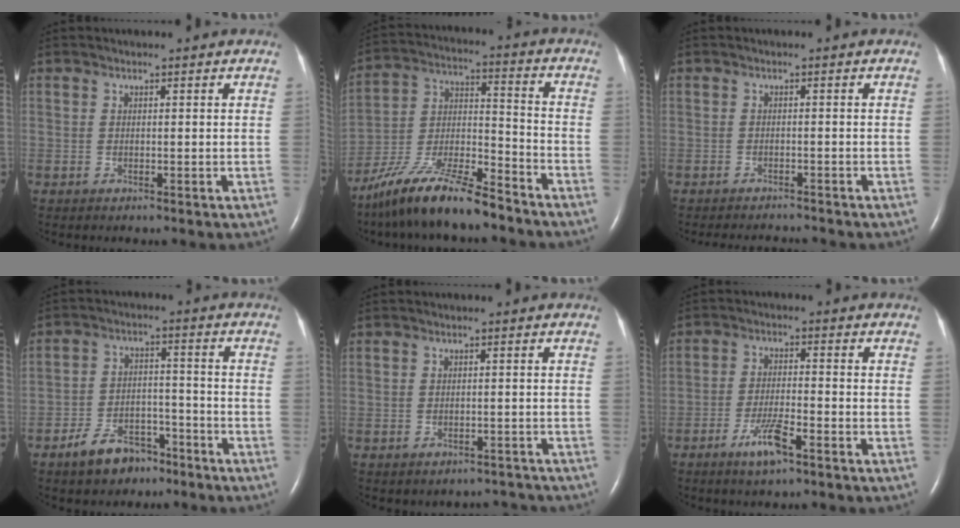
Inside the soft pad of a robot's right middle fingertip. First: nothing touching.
{"total": 16.1, "force": [-12.9, 2.5, 9.2], "torque": [-0.188, -0.015, -0.236]}
{"total": 4.0, "force": [-4.0, 0.1, 0.4], "torque": [-0.002, -0.009, -0.055]}
{"total": 7.4, "force": [-5.3, 4.1, 3.1], "torque": [-0.065, 0.016, -0.084]}
{"total": 3.4, "force": [-2.9, 1.7, -0.1], "torque": [0.003, 0.018, -0.032]}
{"total": 5.6, "force": [-3.4, 0.8, 4.4], "torque": [-0.090, -0.005, -0.062]}